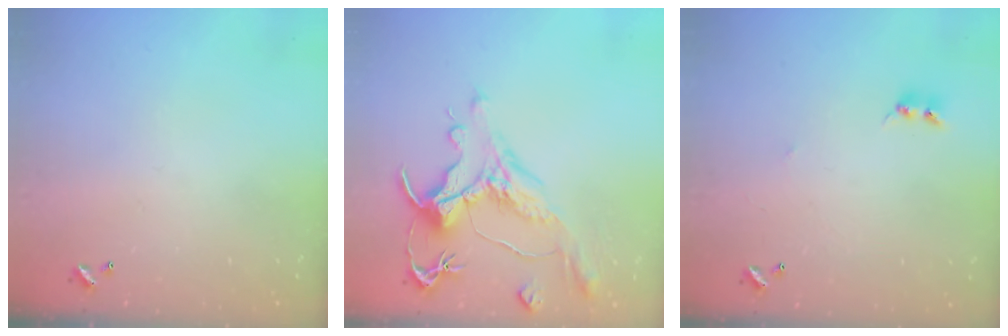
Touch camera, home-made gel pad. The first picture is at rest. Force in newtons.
{"total": 1.7, "press": 0.9, "slide": 1.4}
{"total": 2.7, "press": 2.7, "slide": 0.3}